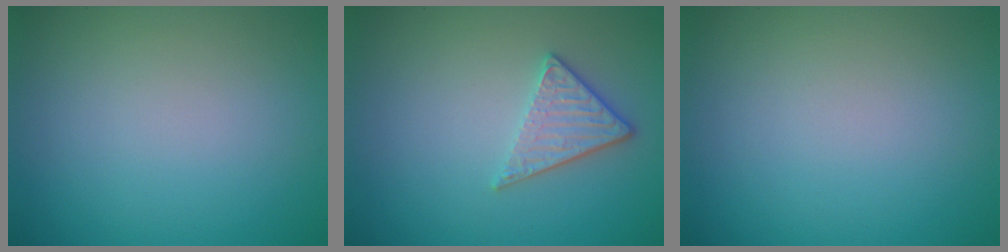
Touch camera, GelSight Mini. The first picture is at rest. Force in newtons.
{"total": 2.8, "press": 2.4, "slide": 1.3}
{"total": 0.0}